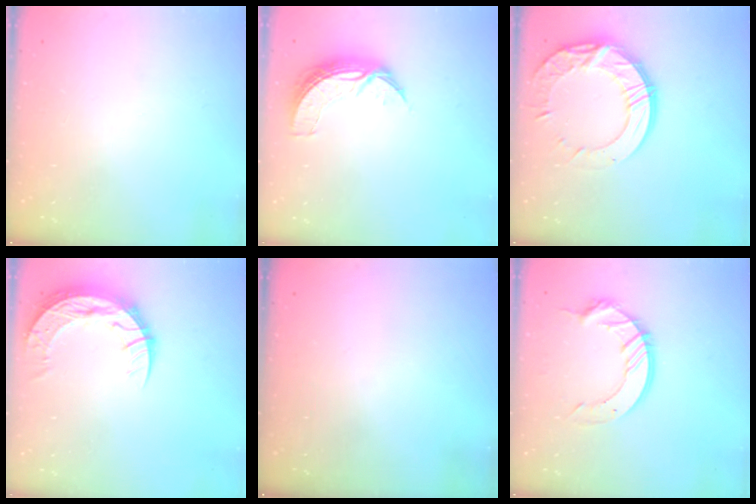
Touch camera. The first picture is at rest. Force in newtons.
{"total": 7.7, "press": 7.7, "slide": 0.7}
{"total": 15.9, "press": 15.8, "slide": 1.4}
{"total": 12.6, "press": 12.6, "slide": 0.9}
{"total": 0.0}
{"total": 12.2, "press": 12.1, "slide": 1.1}